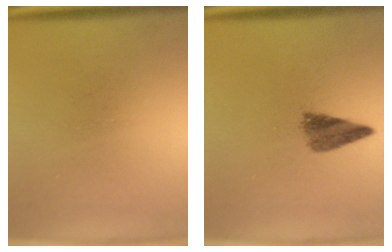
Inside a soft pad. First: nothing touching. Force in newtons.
{"total": 3.9}